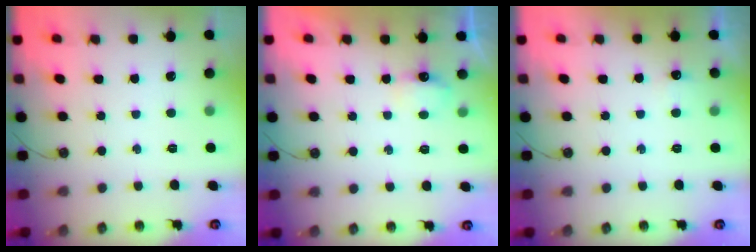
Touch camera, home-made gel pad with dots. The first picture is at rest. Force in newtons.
{"total": 4.8, "press": 4.7, "slide": 0.7}
{"total": 12.6, "press": 3.9, "slide": 12.0}